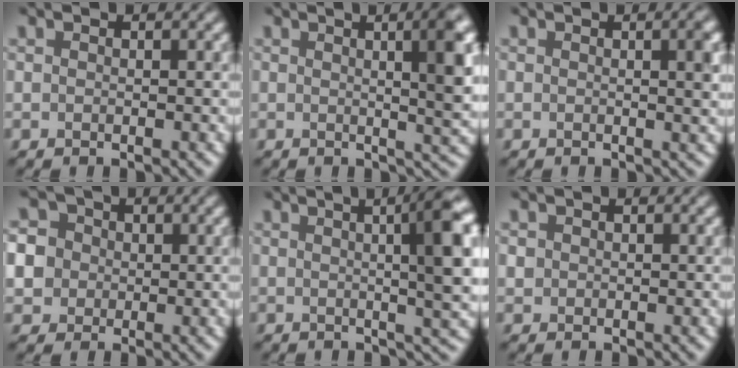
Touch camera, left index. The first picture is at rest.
{"total": 7.3, "force": [1.3, 2.2, 6.9], "torque": [-0.055, 0.015, 0.013]}
{"total": 2.8, "force": [0.3, 0.7, 2.7], "torque": [-0.032, 0.002, 0.004]}
{"total": 6.9, "force": [0.1, 6.6, 2.0], "torque": [-0.048, 0.026, -0.017]}
{"total": 9.0, "force": [1.4, 2.3, 8.6], "torque": [-0.082, 0.019, 0.015]}
{"total": 0.8, "force": [0.1, 0.8, 0.1], "torque": [0.004, -0.001, 0.003]}